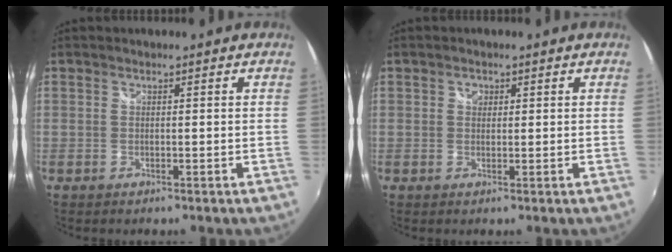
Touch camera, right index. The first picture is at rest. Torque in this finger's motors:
{"motor_torque": [0.08, -0.02, 0.08, 0.02]}